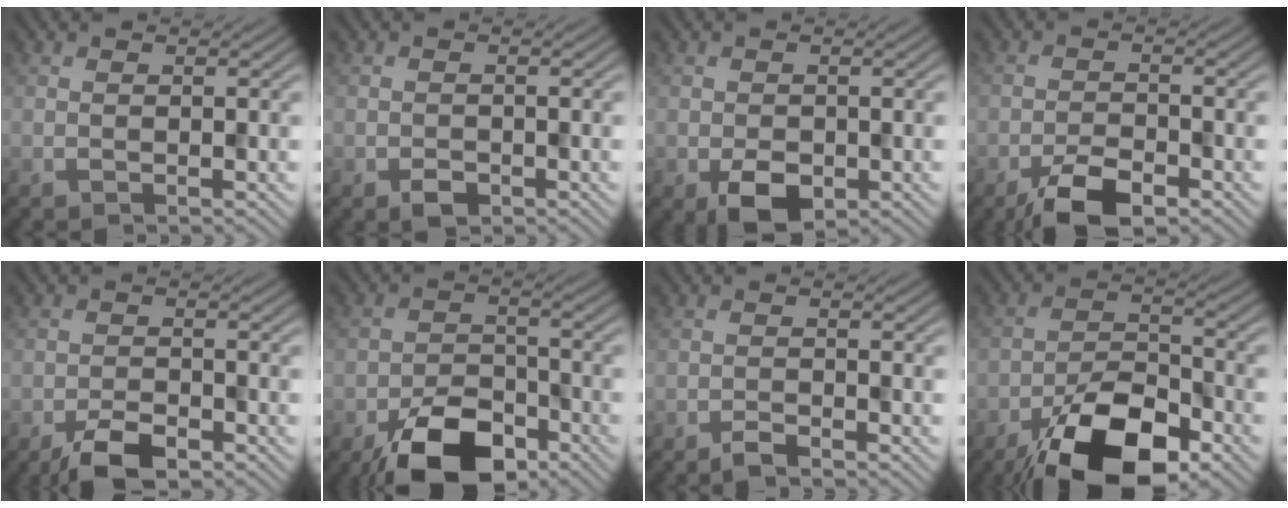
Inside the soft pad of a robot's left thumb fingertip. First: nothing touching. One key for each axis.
{"total": 1.7, "fx": -1.0, "fy": 1.1, "fz": 0.8, "tx": -0.015, "ty": -0.004, "tz": -0.020}
{"total": 3.9, "fx": -1.4, "fy": 2.7, "fz": 2.4, "tx": -0.050, "ty": -0.016, "tz": -0.026}
{"total": 5.3, "fx": -3.5, "fy": 2.0, "fz": 3.4, "tx": -0.059, "ty": -0.001, "tz": -0.066}
{"total": 4.3, "fx": -3.0, "fy": 1.7, "fz": 2.6, "tx": -0.043, "ty": -0.002, "tz": -0.058}
{"total": 9.4, "fx": -6.1, "fy": 4.6, "fz": 5.4, "tx": -0.088, "ty": -0.008, "tz": -0.117}
{"total": 1.6, "fx": -1.4, "fy": 0.4, "fz": 0.8, "tx": -0.014, "ty": 0.001, "tz": -0.029}
{"total": 13.7, "fx": -8.7, "fy": 5.4, "fz": 9.0, "tx": -0.163, "ty": -0.006, "tz": -0.164}